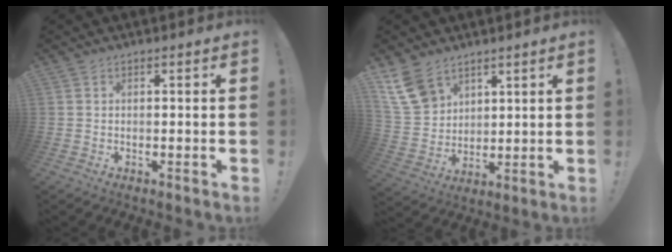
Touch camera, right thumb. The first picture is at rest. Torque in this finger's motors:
{"motor_torque": [0.04, 0.12, 0.28, 0.44, 0.03]}